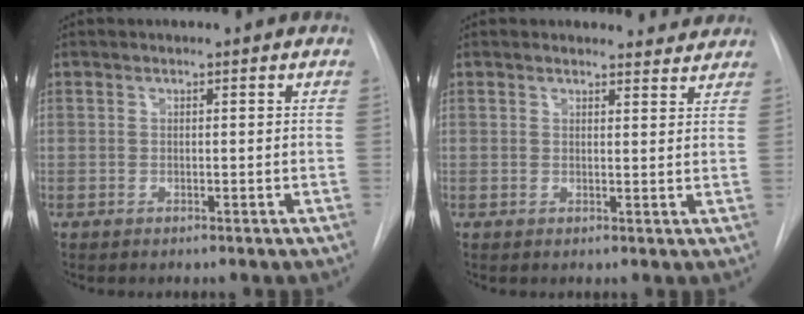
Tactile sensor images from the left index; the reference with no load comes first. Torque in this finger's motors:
{"motor_torque": [0.98, -0.83, 0.10, -0.01]}